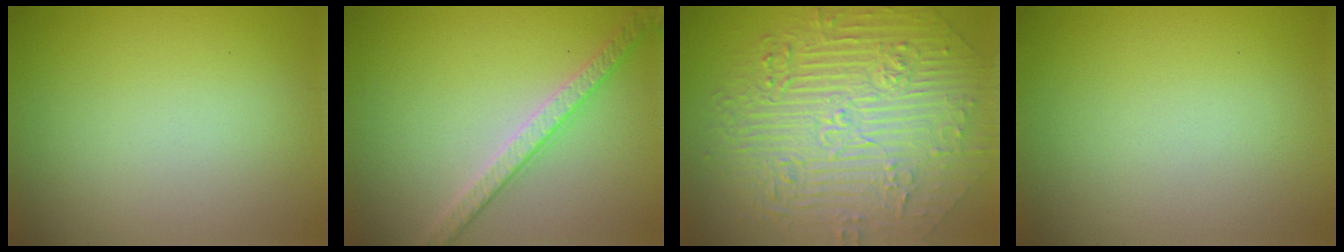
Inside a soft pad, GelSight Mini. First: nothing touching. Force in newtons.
{"total": 3.4, "press": 3.0, "slide": 1.7}
{"total": 11.2, "press": 7.5, "slide": 8.2}
{"total": 0.0}